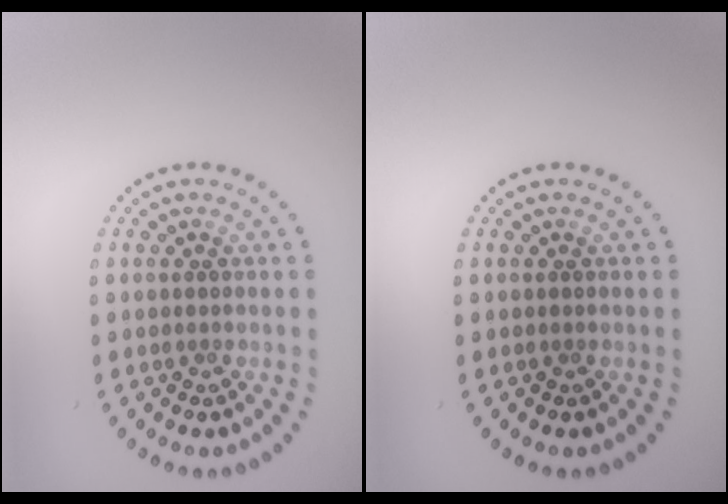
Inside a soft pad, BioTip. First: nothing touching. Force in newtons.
{"total": 0.0}